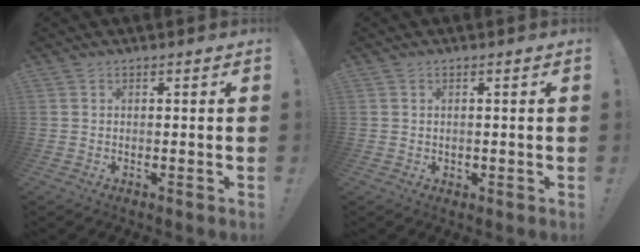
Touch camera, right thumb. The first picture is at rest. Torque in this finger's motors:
{"motor_torque": [-0.01, -0.17, 0.07, -0.04, -0.01]}